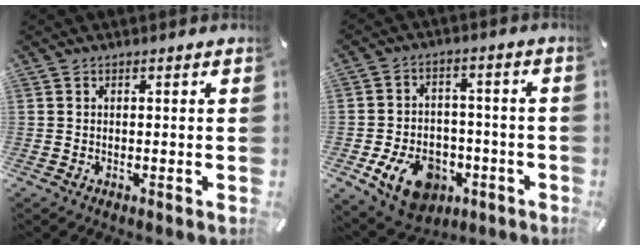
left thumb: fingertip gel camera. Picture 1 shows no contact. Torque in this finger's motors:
{"motor_torque": [1.08, 2.87, 0.33, 0.10, 0.13]}